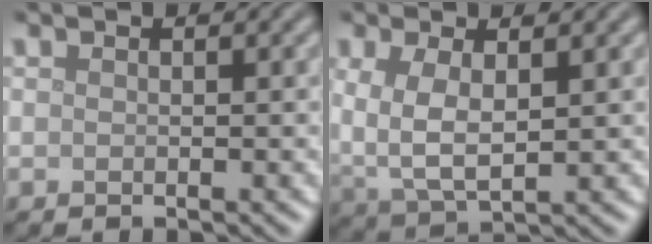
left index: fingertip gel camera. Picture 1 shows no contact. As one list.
[{"total": 4.4, "force": [0.8, 2.2, 3.7], "torque": [-0.087, -0.002, 0.019]}]